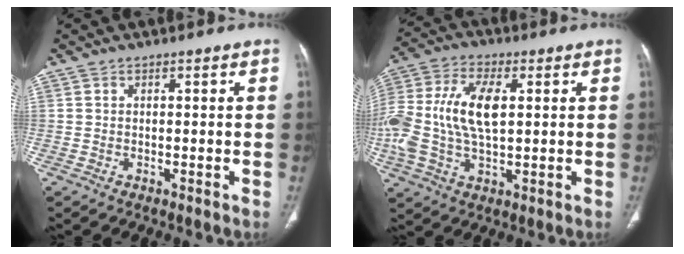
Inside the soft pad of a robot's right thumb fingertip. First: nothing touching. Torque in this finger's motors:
{"motor_torque": [0.54, 0.54, 0.11, 0.04, 0.21]}